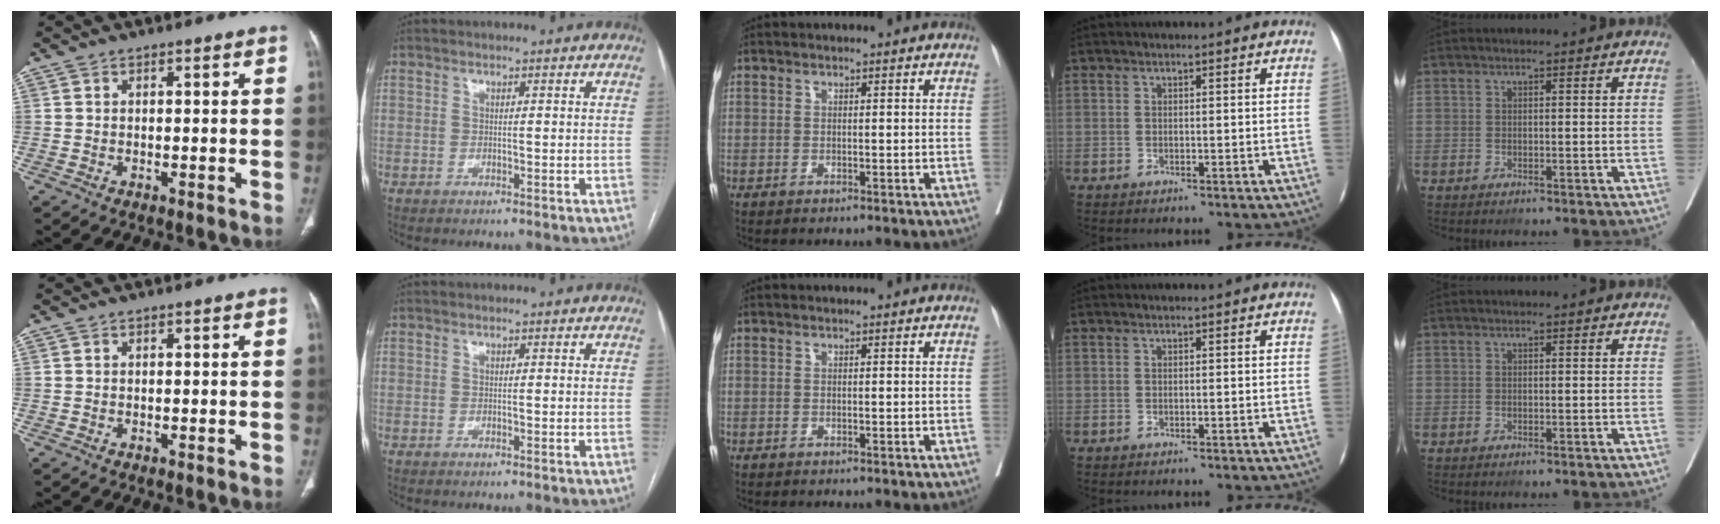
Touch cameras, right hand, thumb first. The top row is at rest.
{}